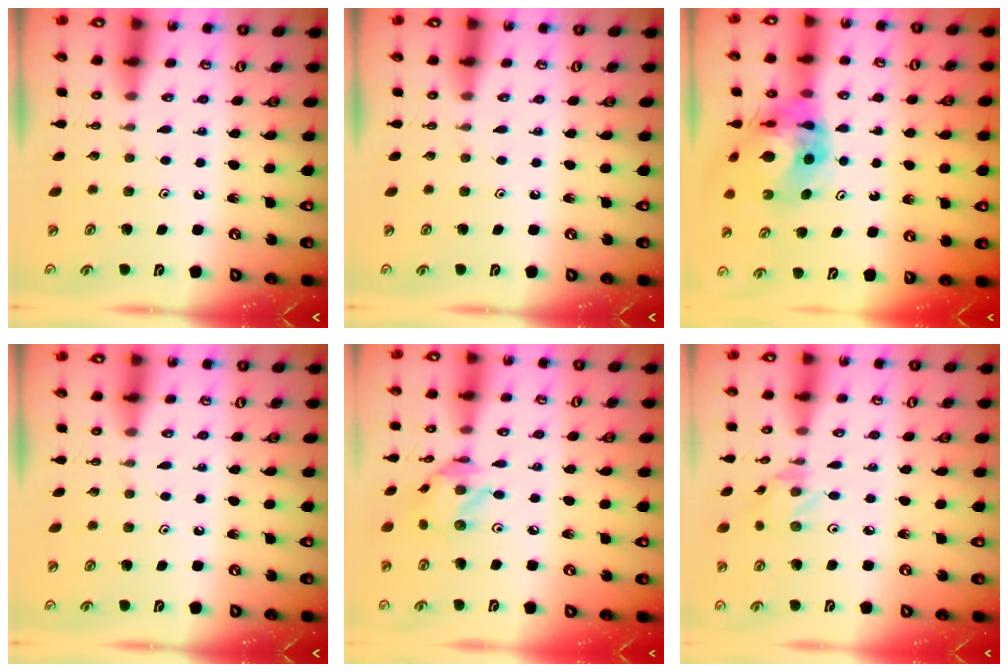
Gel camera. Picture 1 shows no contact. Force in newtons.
{"total": 0.0}
{"total": 10.9, "press": 10.8, "slide": 1.2}
{"total": 0.0}
{"total": 9.3, "press": 9.3, "slide": 0.6}
{"total": 1.3, "press": 1.3, "slide": 0.1}